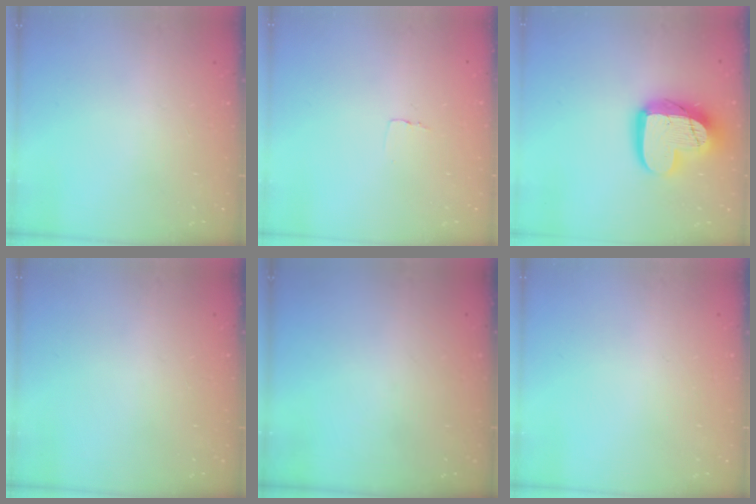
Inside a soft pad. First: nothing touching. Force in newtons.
{"total": 2.6, "press": 2.6, "slide": 0.1}
{"total": 16.1, "press": 16.1, "slide": 0.9}
{"total": 0.0}
{"total": 0.0}
{"total": 0.0}